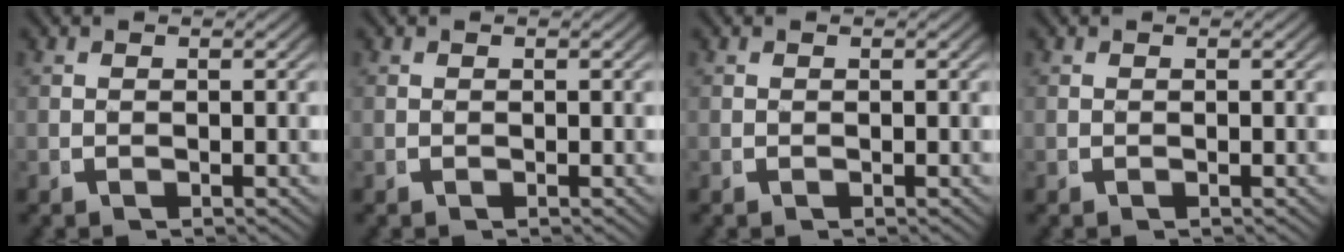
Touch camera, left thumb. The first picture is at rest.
{"total": 0.0}
{"total": 0.0}
{"total": 0.0}